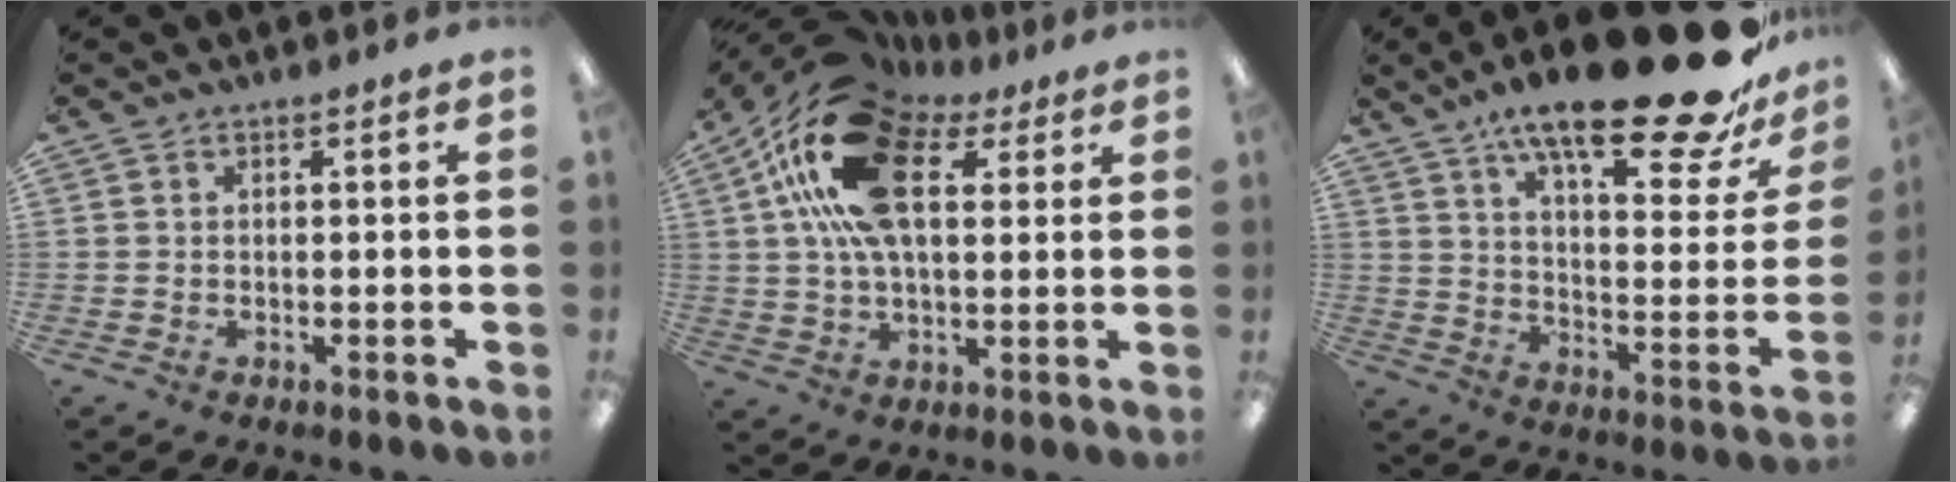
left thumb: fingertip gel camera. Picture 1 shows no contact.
{"total": 22.5, "force": [8.6, 12.4, 16.7], "torque": [-0.320, -0.006, 0.146]}
{"total": 24.8, "force": [17.6, 6.2, 16.4], "torque": [-0.245, -0.122, 0.281]}